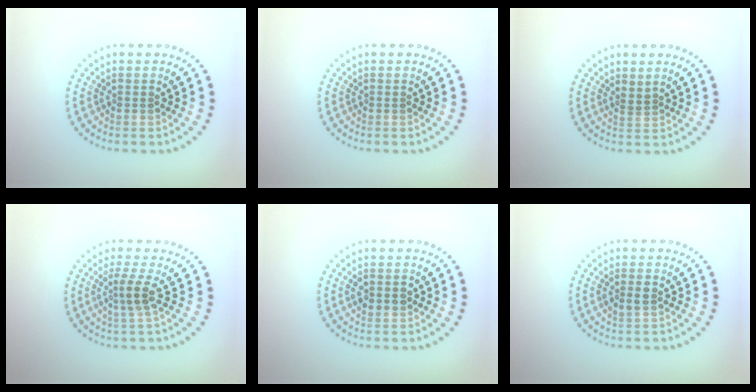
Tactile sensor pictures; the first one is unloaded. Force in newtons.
{"total": 0.0}
{"total": 0.8, "press": 0.4, "slide": 0.7}
{"total": 2.4, "press": 1.7, "slide": 1.6}
{"total": 2.1, "press": 2.1, "slide": 0.1}
{"total": 1.5, "press": 1.5, "slide": 0.2}